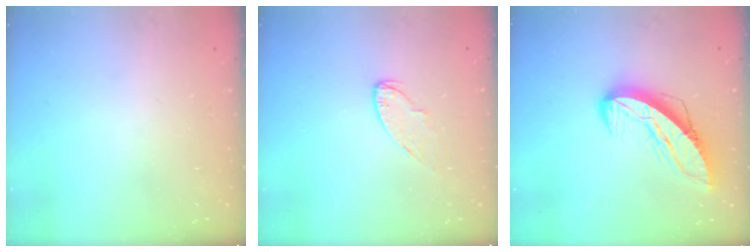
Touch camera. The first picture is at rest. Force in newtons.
{"total": 5.6, "press": 5.6, "slide": 0.6}
{"total": 11.0, "press": 11.0, "slide": 1.0}